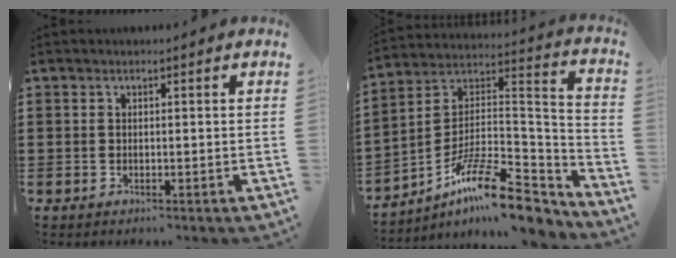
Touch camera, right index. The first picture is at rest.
{"total": 13.9, "force": [-9.8, 3.7, 9.1], "torque": [-0.157, 0.026, -0.180]}